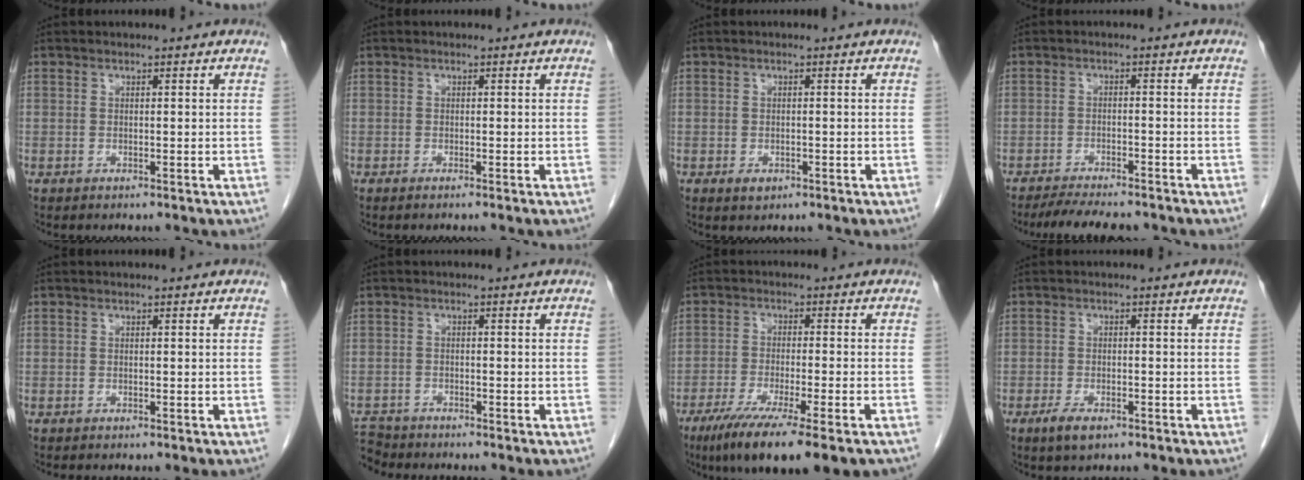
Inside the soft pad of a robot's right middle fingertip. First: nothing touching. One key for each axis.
{"total": 0.6, "fx": -0.4, "fy": -0.2, "fz": 0.4, "tx": -0.006, "ty": 0.002, "tz": -0.010}
{"total": 1.5, "fx": -0.8, "fy": 0.9, "fz": 0.9, "tx": -0.016, "ty": 0.000, "tz": -0.004}
{"total": 8.3, "fx": -7.3, "fy": 1.4, "fz": 3.6, "tx": -0.052, "ty": -0.012, "tz": -0.110}
{"total": 0.0}
{"total": 4.4, "fx": -4.1, "fy": 1.4, "fz": -0.2, "tx": 0.004, "ty": -0.008, "tz": -0.077}
{"total": 13.4, "fx": -9.1, "fy": 1.0, "fz": 9.8, "tx": -0.151, "ty": -0.035, "tz": -0.141}
{"total": 3.3, "fx": -2.0, "fy": 1.2, "fz": 2.3, "tx": -0.052, "ty": -0.004, "tz": -0.031}